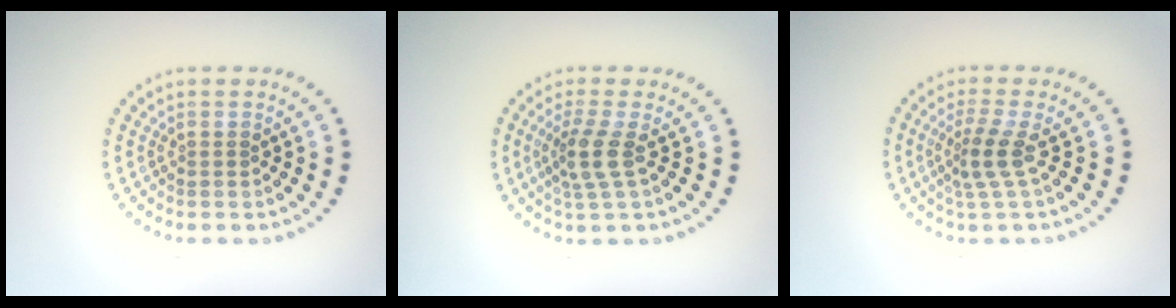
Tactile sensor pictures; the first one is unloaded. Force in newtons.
{"total": 2.6, "press": 2.1, "slide": 1.7}
{"total": 2.7, "press": 1.9, "slide": 1.9}